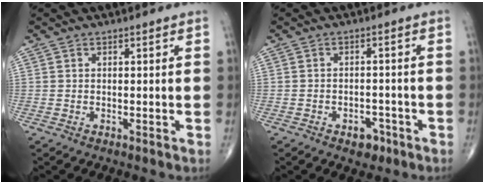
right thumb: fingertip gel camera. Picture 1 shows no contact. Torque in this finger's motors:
{"motor_torque": [2.37, 0.99, 0.21, -0.49, 0.02]}